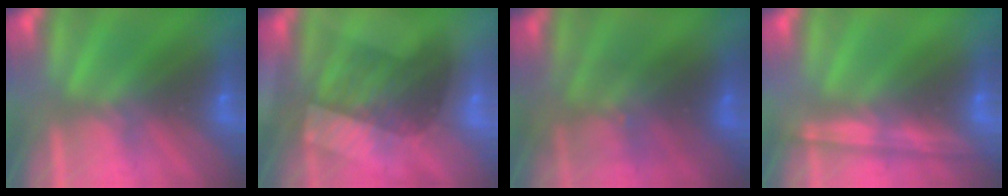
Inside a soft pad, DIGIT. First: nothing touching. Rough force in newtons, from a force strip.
{"total": 3.3}
{"total": 2.7}
{"total": 1.2}